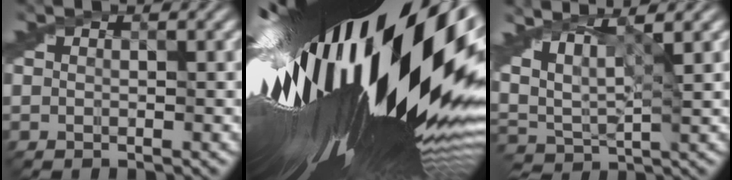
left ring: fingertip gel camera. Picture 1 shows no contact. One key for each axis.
{"total": 22.5, "fx": 2.3, "fy": 8.6, "fz": 20.7, "tx": -0.336, "ty": -0.053, "tz": 0.034}
{"total": 6.3, "fx": 4.3, "fy": 2.0, "fz": 4.2, "tx": -0.093, "ty": 0.012, "tz": 0.071}